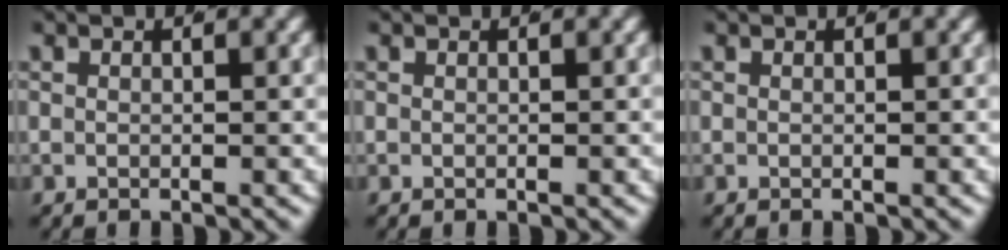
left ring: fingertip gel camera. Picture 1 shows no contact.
{"total": 0.0}
{"total": 0.0}